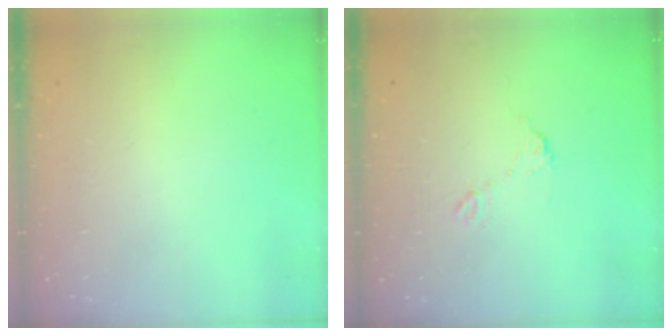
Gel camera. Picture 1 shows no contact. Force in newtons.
{"total": 6.7, "press": 6.7, "slide": 0.2}